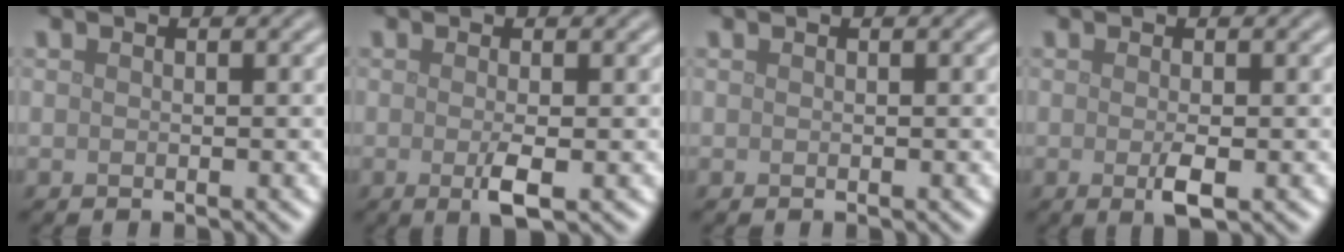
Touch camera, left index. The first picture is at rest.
{"total": 2.3, "force": [-0.5, 0.4, 2.2], "torque": [-0.043, -0.007, -0.009]}
{"total": 0.0}
{"total": 1.9, "force": [-0.5, 0.4, 1.8], "torque": [-0.033, -0.005, -0.008]}